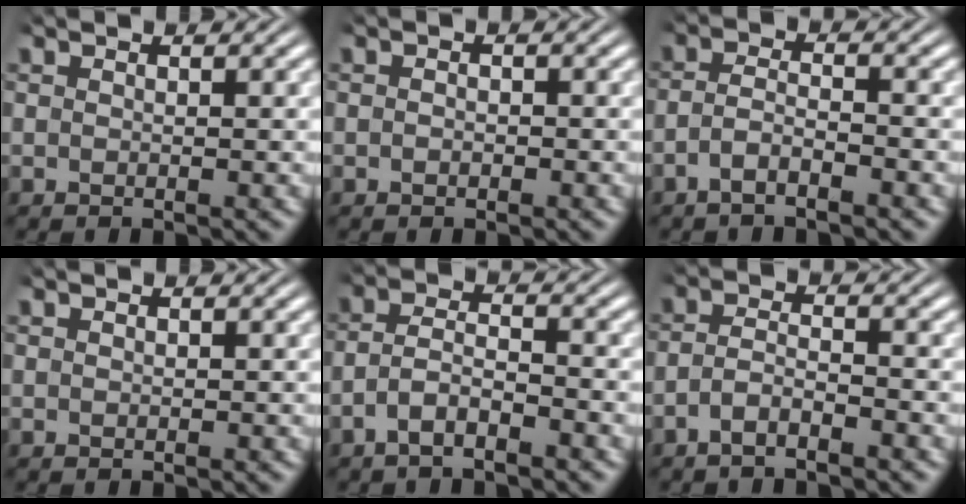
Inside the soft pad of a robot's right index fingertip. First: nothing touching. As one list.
[{"total": 0.6, "force": [-0.5, 0.2, 0.4], "torque": [-0.011, -0.006, -0.006]}, {"total": 2.9, "force": [-2.1, 1.0, 1.7], "torque": [-0.037, -0.011, -0.037]}, {"total": 0.0}, {"total": 3.7, "force": [-2.2, 2.0, 2.2], "torque": [-0.046, -0.012, -0.040]}, {"total": 2.9, "force": [-2.2, 1.0, 1.5], "torque": [-0.032, -0.011, -0.039]}]